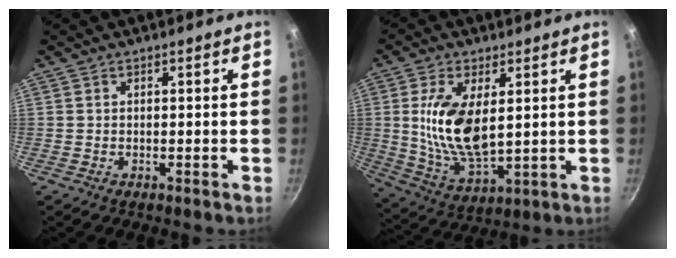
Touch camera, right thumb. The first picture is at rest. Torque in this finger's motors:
{"motor_torque": [0.18, 0.86, 1.57, -0.04, 0.56]}